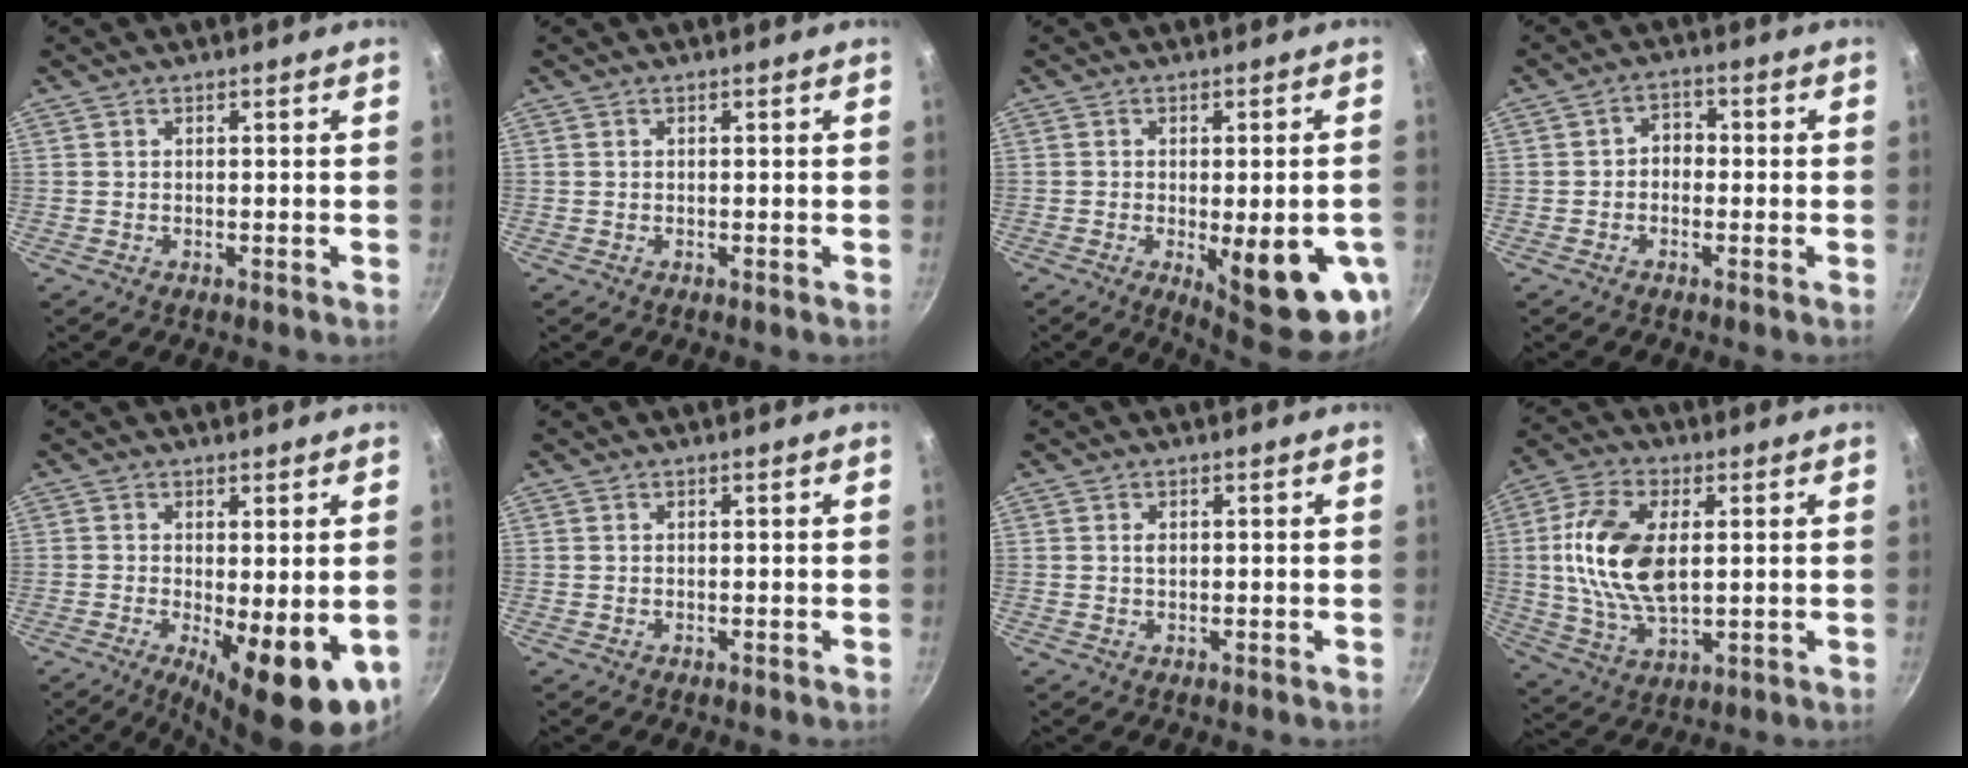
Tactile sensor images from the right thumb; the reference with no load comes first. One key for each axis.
{"total": 0.0}
{"total": 16.7, "fx": -4.6, "fy": 5.3, "fz": 15.2, "tx": -0.159, "ty": -0.008, "tz": -0.047}
{"total": 3.4, "fx": -0.6, "fy": 2.7, "fz": 2.0, "tx": -0.011, "ty": 0.014, "tz": -0.018}
{"total": 12.6, "fx": -2.9, "fy": 4.3, "fz": 11.5, "tx": -0.144, "ty": -0.011, "tz": -0.029}
{"total": 0.0}
{"total": 1.3, "fx": 0.2, "fy": 0.8, "fz": 0.9, "tx": -0.014, "ty": 0.000, "tz": 0.003}
{"total": 15.6, "fx": 1.9, "fy": 8.6, "fz": 12.9, "tx": -0.242, "ty": 0.001, "tz": 0.035}